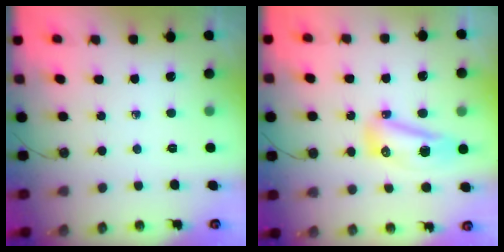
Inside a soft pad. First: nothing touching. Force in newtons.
{"total": 8.7, "press": 8.6, "slide": 1.1}